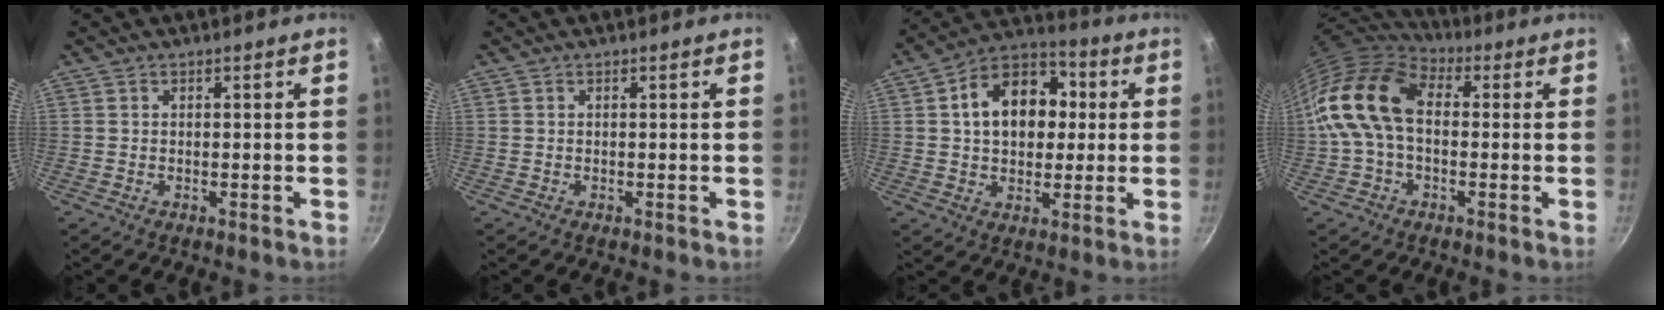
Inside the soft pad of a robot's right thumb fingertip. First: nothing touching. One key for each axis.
{"total": 0.0}
{"total": 15.4, "fx": 2.5, "fy": 11.1, "fz": 10.3, "tx": -0.126, "ty": 0.024, "tz": 0.026}
{"total": 15.5, "fx": 0.4, "fy": 10.3, "fz": 11.5, "tx": -0.203, "ty": 0.034, "tz": -0.011}